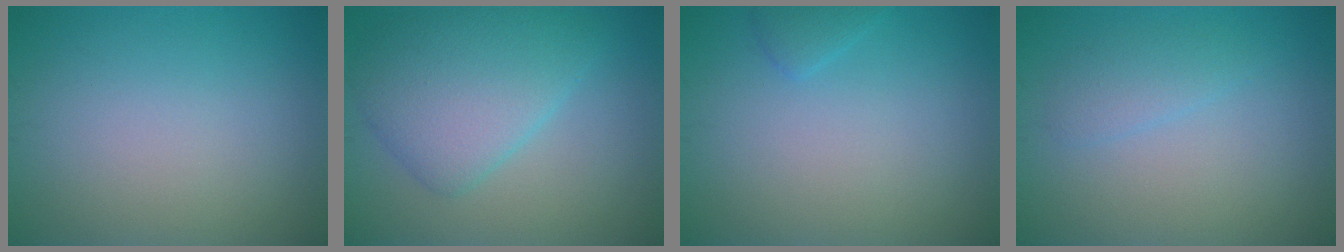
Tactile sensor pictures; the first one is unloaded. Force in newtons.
{"total": 6.1, "press": 6.1, "slide": 0.1}
{"total": 1.0, "press": 1.0, "slide": 0.1}
{"total": 1.6, "press": 1.6, "slide": 0.0}